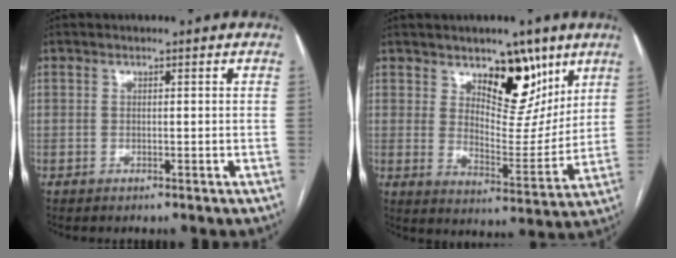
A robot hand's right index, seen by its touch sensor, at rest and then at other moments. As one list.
[{"total": 11.3, "force": [6.9, 5.2, 7.2], "torque": [-0.097, -0.010, 0.118]}]